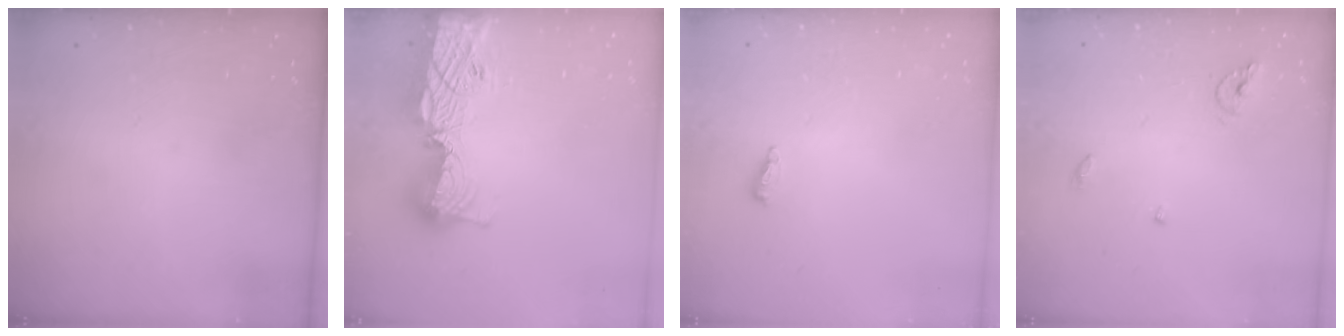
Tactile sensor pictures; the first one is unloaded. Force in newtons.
{"total": 17.5, "press": 17.4, "slide": 1.3}
{"total": 4.6, "press": 4.4, "slide": 1.1}
{"total": 6.2, "press": 6.2, "slide": 0.4}